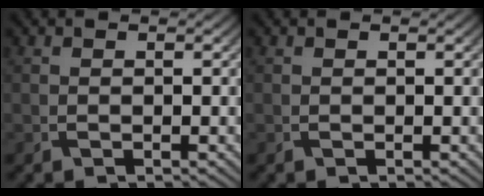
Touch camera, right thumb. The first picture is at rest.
{"total": 0.0}